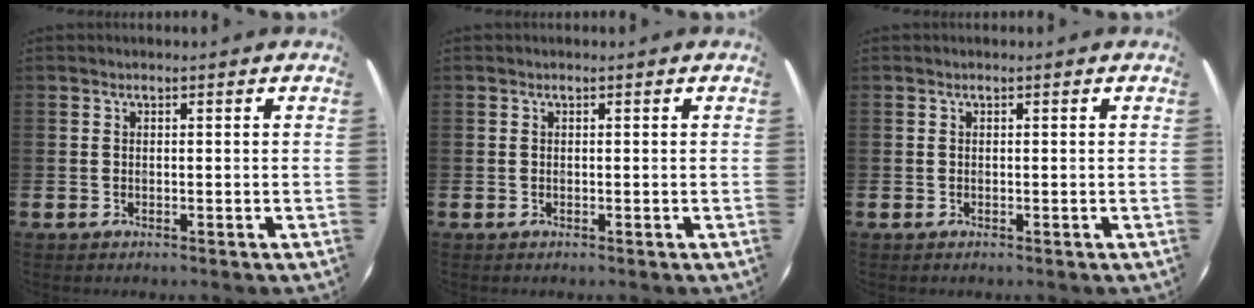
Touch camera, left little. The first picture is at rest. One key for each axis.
{"total": 0.0}
{"total": 0.0}